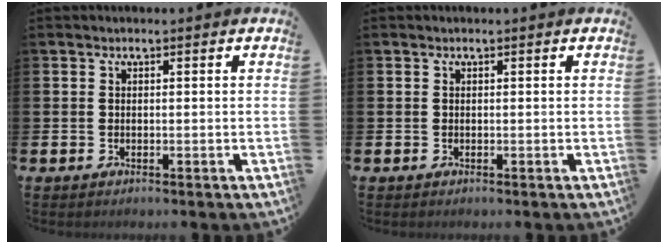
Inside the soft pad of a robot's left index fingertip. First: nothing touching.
{"total": 0.0}